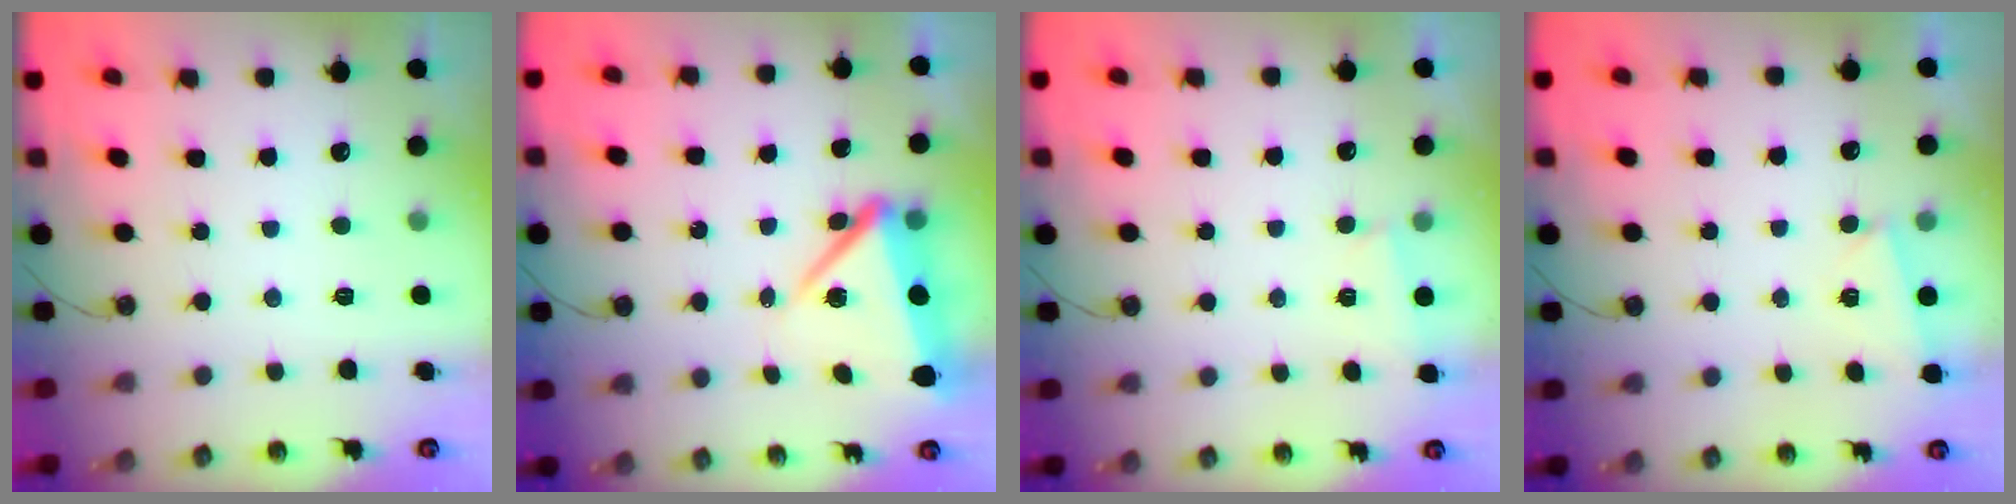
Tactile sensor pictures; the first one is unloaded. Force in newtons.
{"total": 7.7, "press": 7.6, "slide": 0.9}
{"total": 1.0, "press": 0.9, "slide": 0.4}
{"total": 2.5, "press": 1.5, "slide": 2.0}